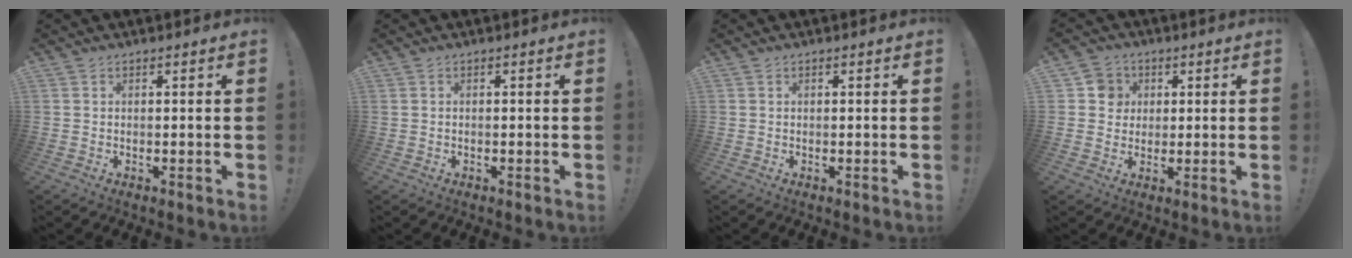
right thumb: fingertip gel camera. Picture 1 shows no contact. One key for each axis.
{"total": 0.0}
{"total": 0.0}
{"total": 6.1, "fx": 1.5, "fy": 5.8, "fz": 1.2, "tx": -0.016, "ty": -0.001, "tz": 0.029}